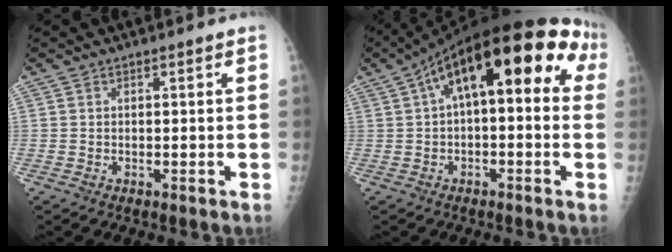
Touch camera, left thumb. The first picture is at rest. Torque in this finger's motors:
{"motor_torque": [0.10, 1.58, 1.97, -0.82, 0.27]}